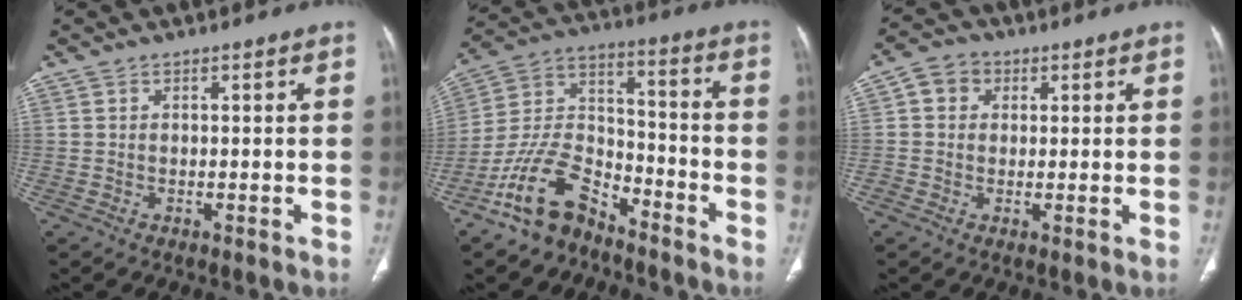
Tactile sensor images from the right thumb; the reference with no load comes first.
{"total": 13.4, "force": [-9.7, 6.9, 6.2], "torque": [-0.107, 0.083, -0.189]}
{"total": 4.7, "force": [1.1, 4.3, 1.8], "torque": [-0.007, 0.007, 0.011]}